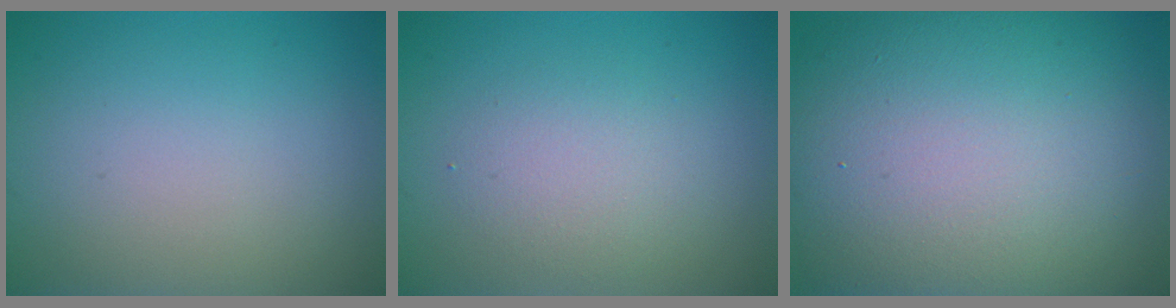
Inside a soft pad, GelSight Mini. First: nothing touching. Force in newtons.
{"total": 2.5, "press": 2.4, "slide": 0.1}
{"total": 16.9, "press": 16.9, "slide": 1.0}